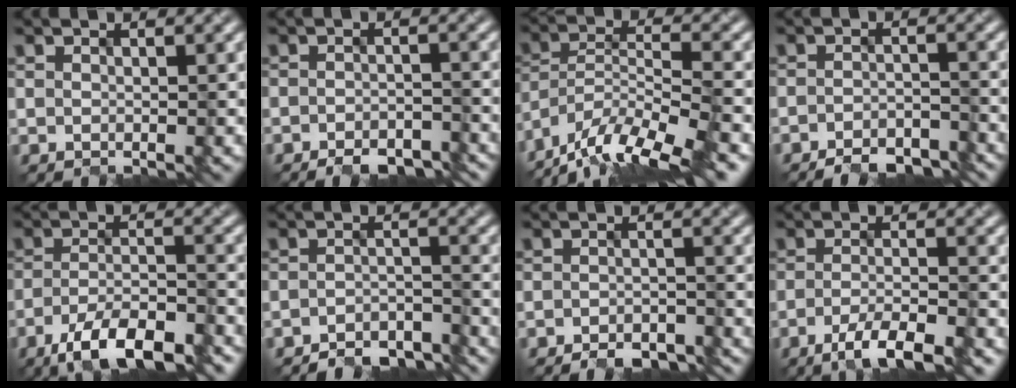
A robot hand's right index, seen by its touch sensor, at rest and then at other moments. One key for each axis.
{"total": 3.2, "fx": -2.9, "fy": 0.8, "fz": 1.1, "tx": -0.013, "ty": -0.002, "tz": -0.041}
{"total": 10.1, "fx": -8.4, "fy": 1.8, "fz": 5.3, "tx": -0.090, "ty": -0.006, "tz": -0.147}
{"total": 3.7, "fx": -3.5, "fy": 0.7, "fz": 1.0, "tx": -0.012, "ty": -0.002, "tz": -0.053}
{"total": 7.9, "fx": -5.4, "fy": 2.3, "fz": 5.3, "tx": -0.088, "ty": -0.007, "tz": -0.091}
{"total": 3.7, "fx": -3.6, "fy": 0.7, "fz": 0.3, "tx": -0.002, "ty": 0.000, "tz": -0.055}
{"total": 3.0, "fx": -2.8, "fy": 0.6, "fz": 0.9, "tx": -0.008, "ty": -0.001, "tz": -0.042}
{"total": 4.3, "fx": -2.8, "fy": 0.7, "fz": 3.2, "tx": -0.053, "ty": -0.005, "tz": -0.053}